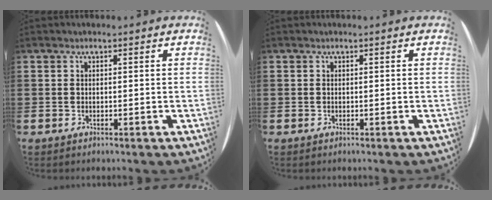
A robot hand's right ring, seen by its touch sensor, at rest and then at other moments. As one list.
[{"total": 0.0}]